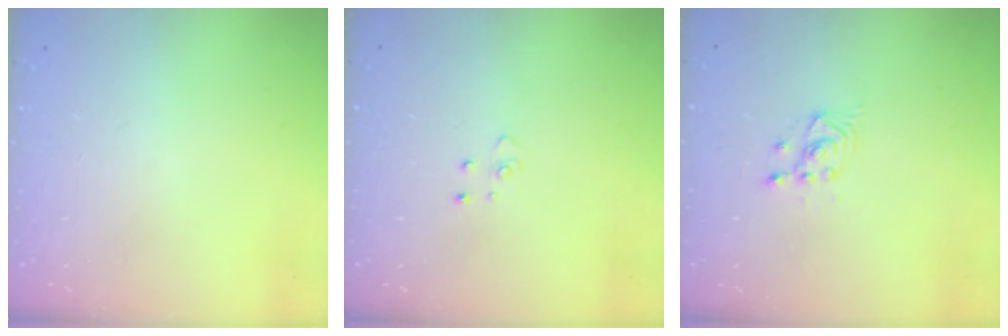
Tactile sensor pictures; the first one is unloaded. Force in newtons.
{"total": 3.8, "press": 3.8, "slide": 0.4}
{"total": 2.7, "press": 2.7, "slide": 0.2}